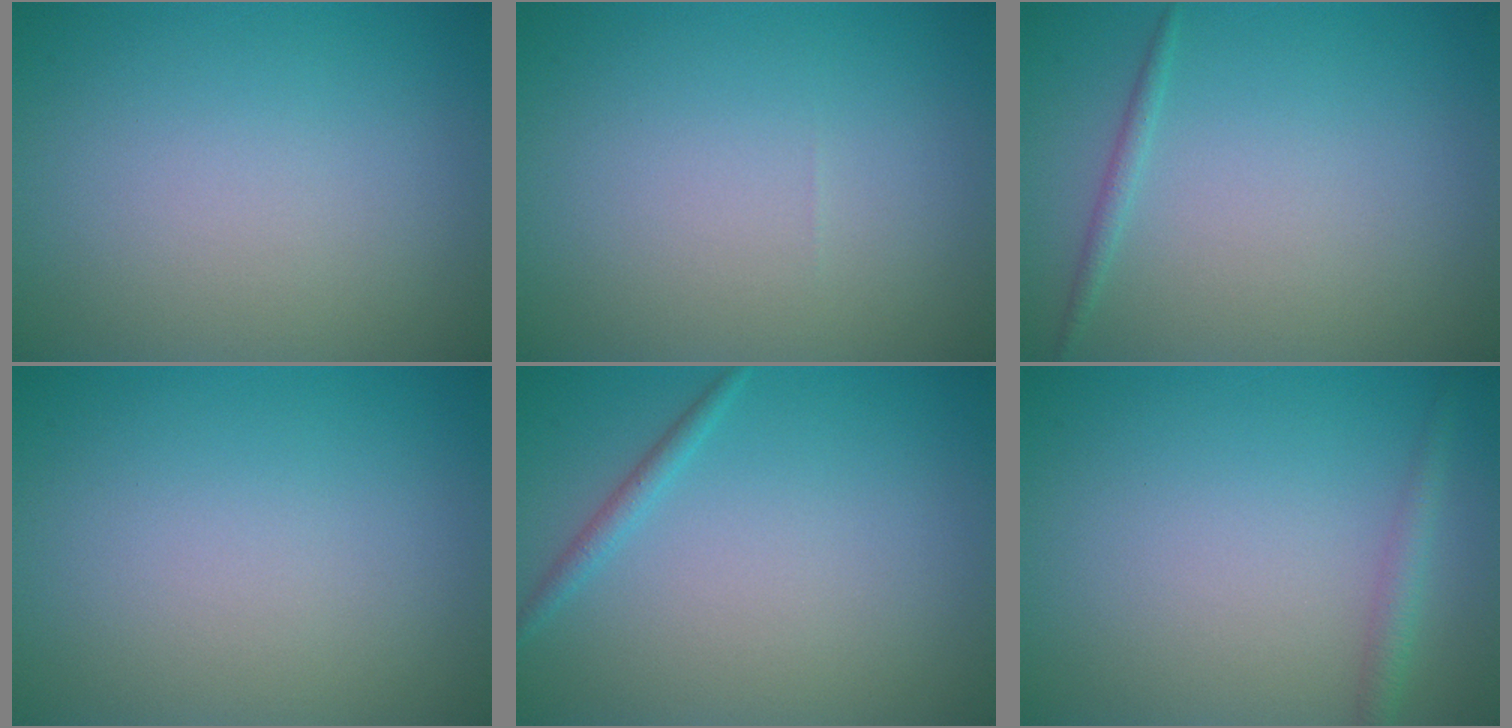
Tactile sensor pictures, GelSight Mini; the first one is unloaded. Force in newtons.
{"total": 0.0}
{"total": 0.9, "press": 0.9, "slide": 0.1}
{"total": 0.0}
{"total": 1.2, "press": 1.2, "slide": 0.0}
{"total": 1.6, "press": 1.6, "slide": 0.1}